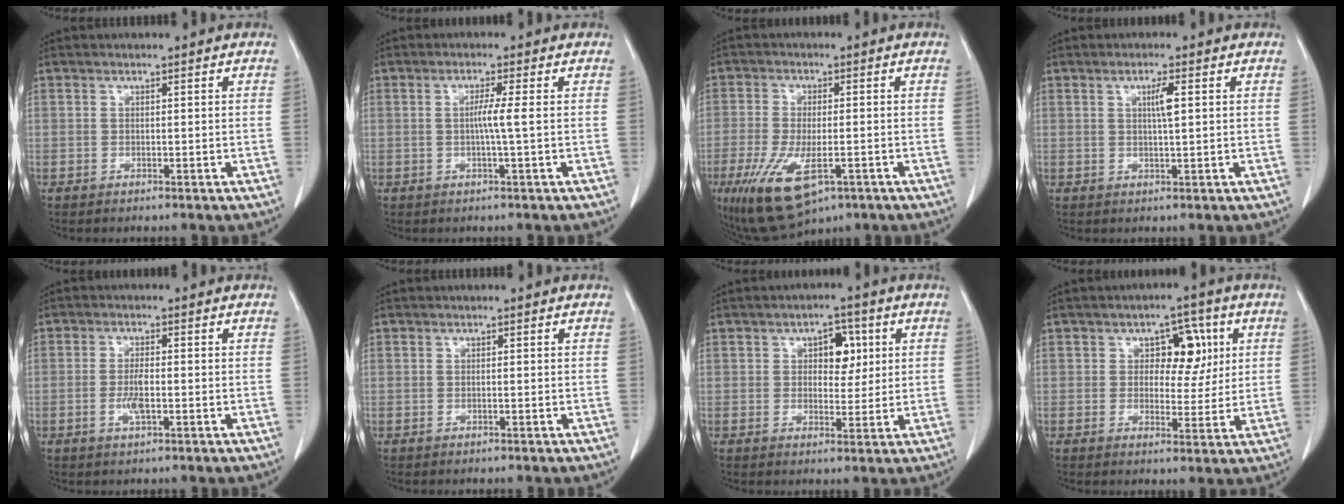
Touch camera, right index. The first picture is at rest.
{"total": 2.7, "force": [-0.1, -0.7, 2.6], "torque": [-0.047, -0.001, -0.004]}
{"total": 11.8, "force": [-5.6, 4.4, 9.4], "torque": [-0.180, -0.022, -0.085]}
{"total": 2.7, "force": [0.7, 0.0, 2.6], "torque": [-0.046, -0.001, 0.012]}
{"total": 3.3, "force": [-0.8, 0.8, 3.1], "torque": [-0.067, -0.003, -0.013]}
{"total": 0.0}
{"total": 5.0, "force": [1.5, 2.9, 3.8], "torque": [-0.050, 0.012, 0.024]}
{"total": 6.6, "force": [1.9, 3.9, 5.0], "torque": [-0.056, 0.014, 0.028]}